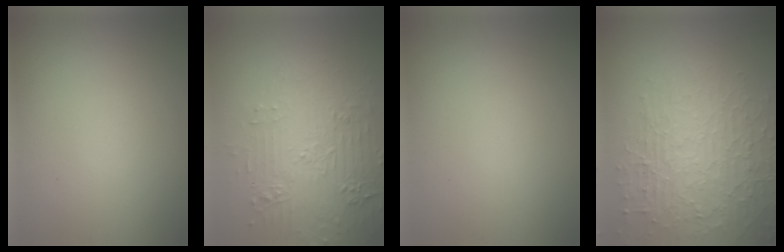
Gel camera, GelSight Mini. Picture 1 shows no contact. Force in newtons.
{"total": 4.5, "press": 4.0, "slide": 2.0}
{"total": 0.0}
{"total": 7.0, "press": 5.3, "slide": 4.5}